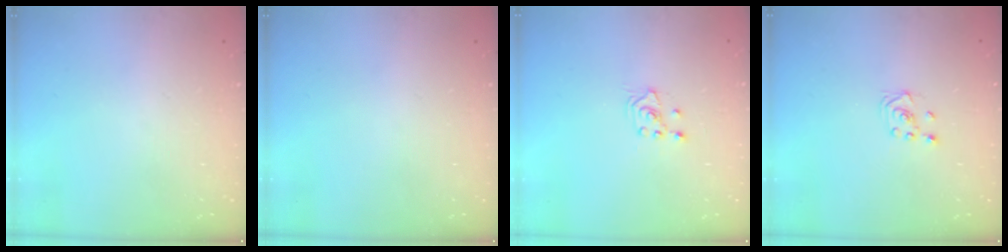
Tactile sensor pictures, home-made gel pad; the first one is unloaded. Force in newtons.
{"total": 0.0}
{"total": 2.5, "press": 2.4, "slide": 0.9}
{"total": 2.3, "press": 2.2, "slide": 0.7}